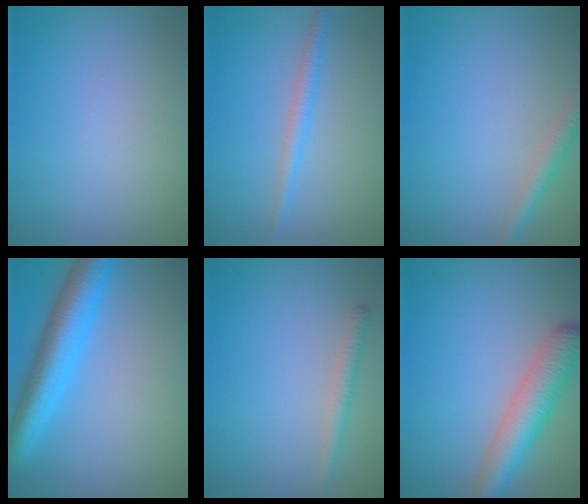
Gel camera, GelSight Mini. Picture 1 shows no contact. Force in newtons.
{"total": 1.9, "press": 1.9, "slide": 0.0}
{"total": 2.3, "press": 2.3, "slide": 0.1}
{"total": 6.6, "press": 6.5, "slide": 0.3}
{"total": 1.5, "press": 1.5, "slide": 0.1}
{"total": 5.7, "press": 5.7, "slide": 0.2}